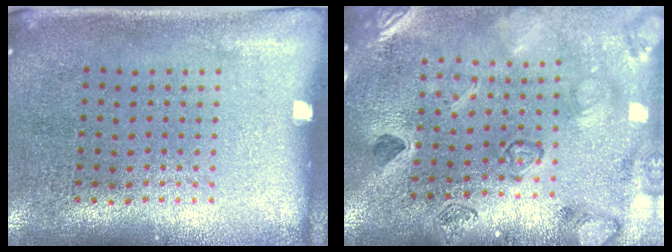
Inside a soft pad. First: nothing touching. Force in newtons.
{"total": 2.3, "press": 2.3, "slide": 0.3}